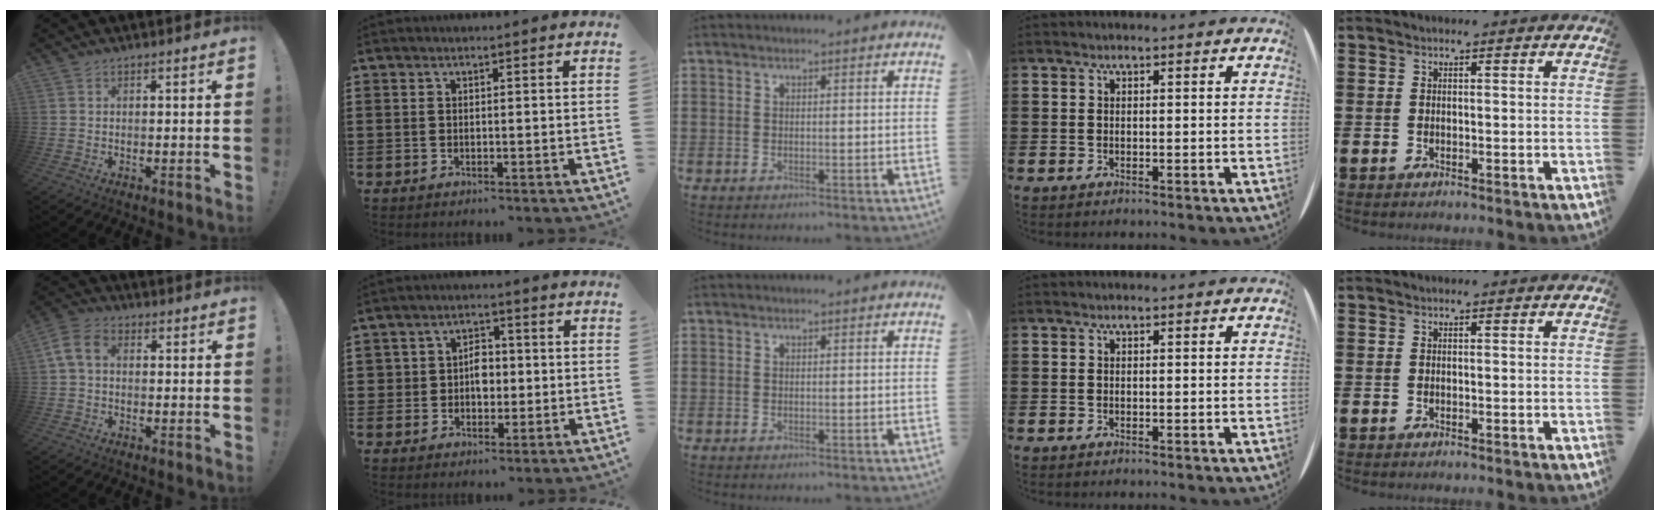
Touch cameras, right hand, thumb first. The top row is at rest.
{"thumb": {"total": 7.0, "force": [0.7, 4.8, 5.1], "torque": [-0.098, 0.008, 0.019]}, "index": {"total": 4.3, "force": [-0.1, 3.6, 2.4], "torque": [-0.049, 0.007, -0.009]}}